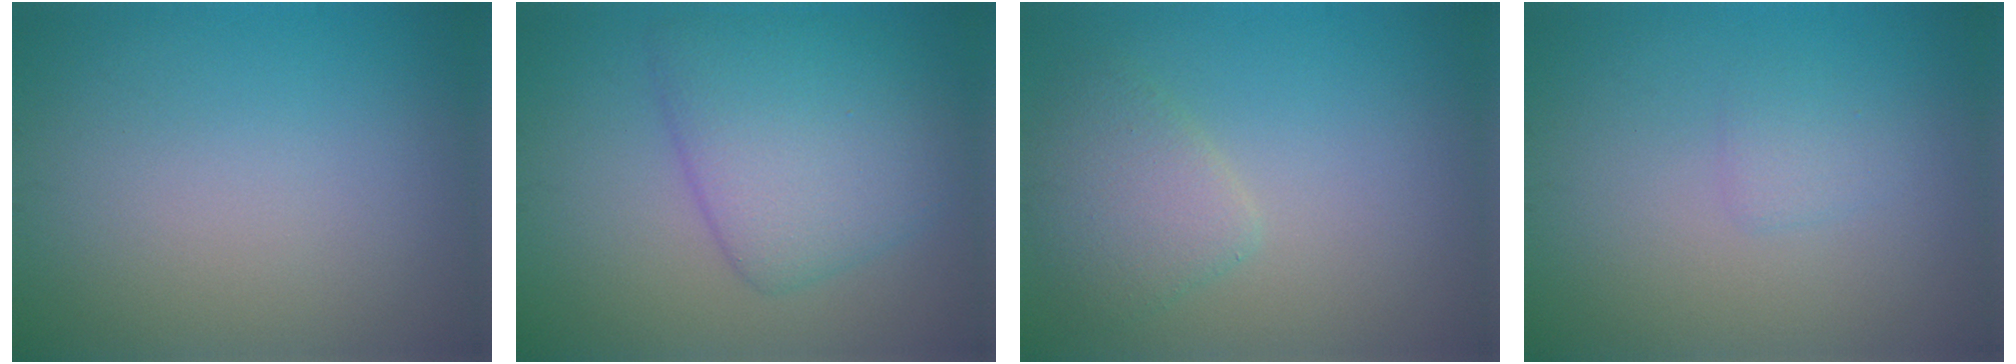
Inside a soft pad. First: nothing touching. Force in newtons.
{"total": 6.1, "press": 6.0, "slide": 0.4}
{"total": 3.0, "press": 3.0, "slide": 0.2}
{"total": 1.1, "press": 1.1, "slide": 0.1}